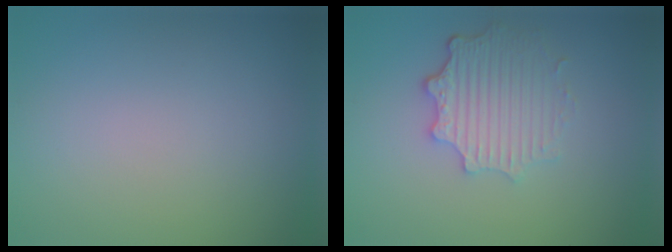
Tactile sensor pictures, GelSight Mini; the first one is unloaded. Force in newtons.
{"total": 4.5, "press": 3.6, "slide": 2.7}